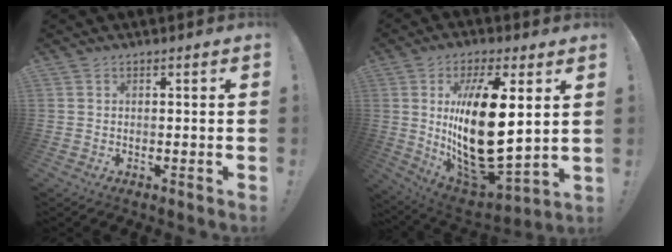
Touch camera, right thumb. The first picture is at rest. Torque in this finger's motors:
{"motor_torque": [2.49, 2.52, 2.78, -0.01, 0.92]}